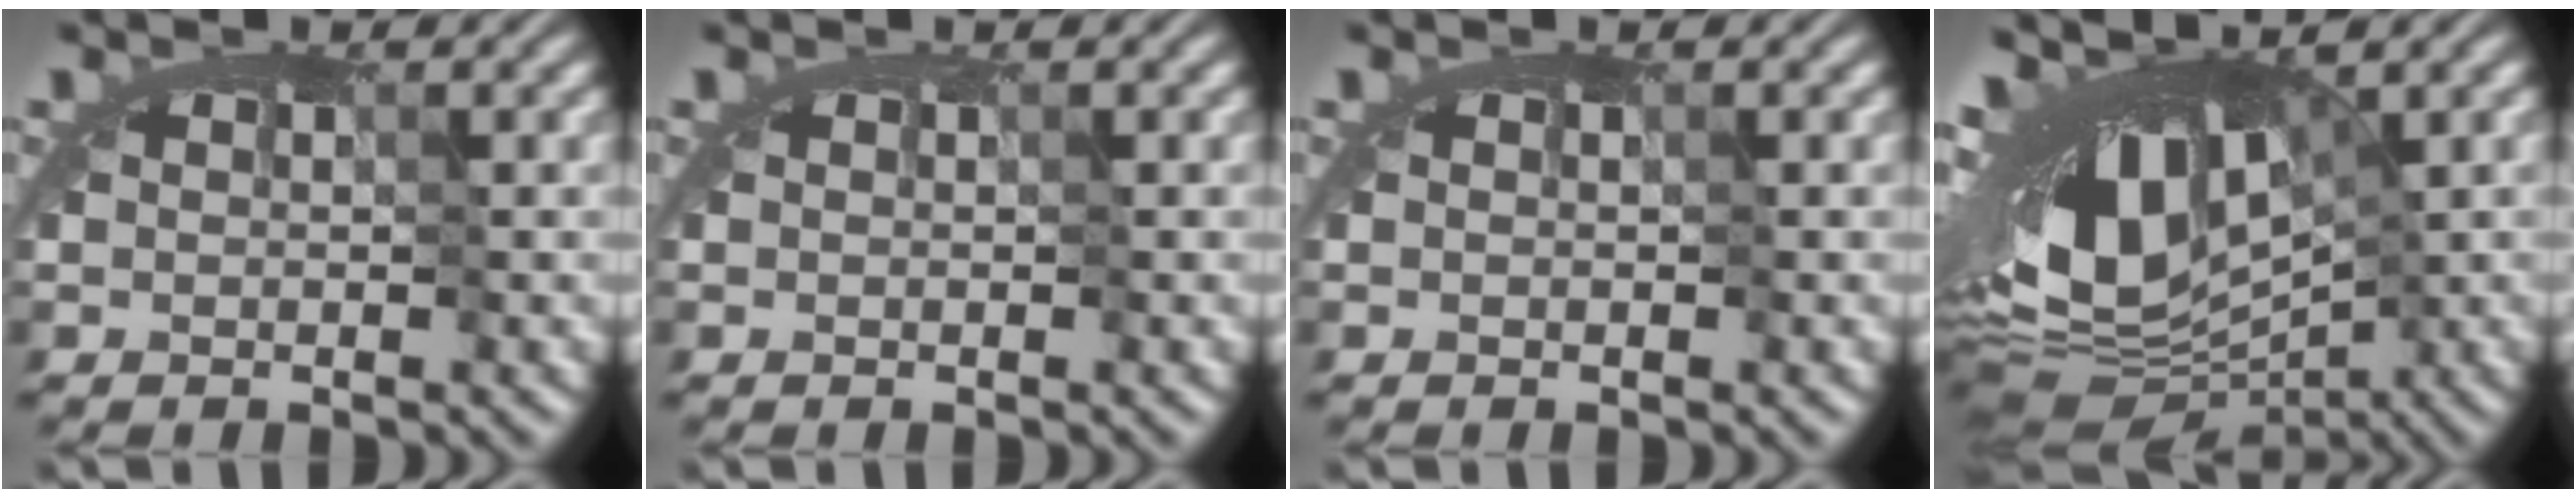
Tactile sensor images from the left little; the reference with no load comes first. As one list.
[{"total": 0.0}, {"total": 0.0}, {"total": 11.5, "force": [-1.5, 5.7, 9.9], "torque": [-0.166, -0.007, -0.017]}]